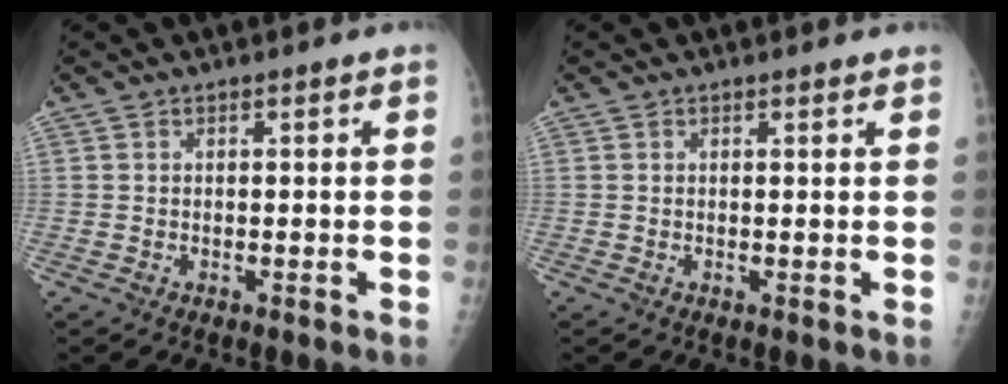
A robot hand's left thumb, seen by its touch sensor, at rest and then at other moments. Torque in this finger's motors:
{"motor_torque": [-0.08, 0.31, -0.09, -0.09, 0.01]}